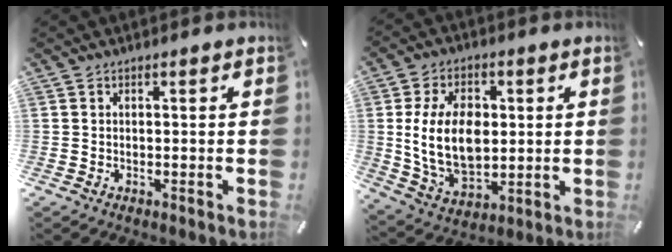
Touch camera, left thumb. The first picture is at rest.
{"total": 15.8, "force": [1.3, 10.9, 11.4], "torque": [-0.238, -0.001, 0.021]}